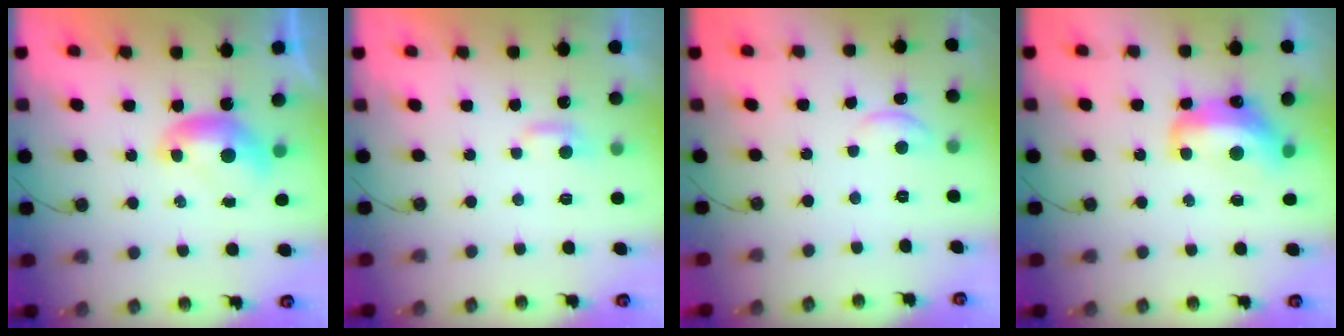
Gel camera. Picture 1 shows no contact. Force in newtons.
{"total": 1.6, "press": 1.4, "slide": 0.7}
{"total": 0.7, "press": 0.5, "slide": 0.4}
{"total": 6.4, "press": 6.3, "slide": 0.9}